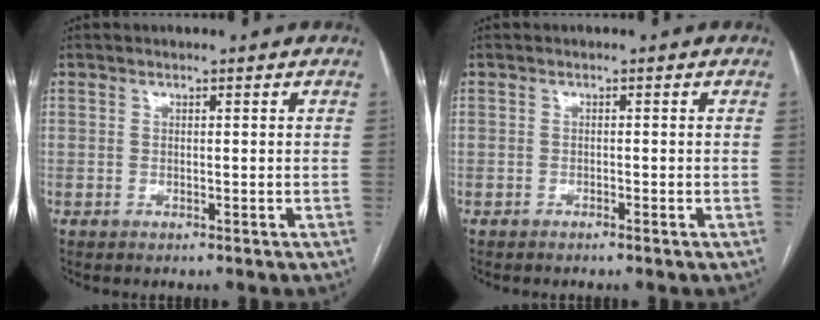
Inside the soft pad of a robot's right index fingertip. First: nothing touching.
{"total": 0.5, "force": [-0.4, 0.0, 0.3], "torque": [-0.009, 0.000, -0.008]}